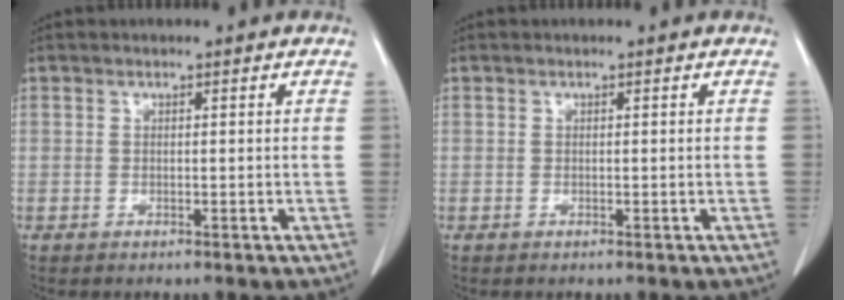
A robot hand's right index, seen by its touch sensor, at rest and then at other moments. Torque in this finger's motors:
{"motor_torque": [0.00, 0.00, 0.00, 0.00]}